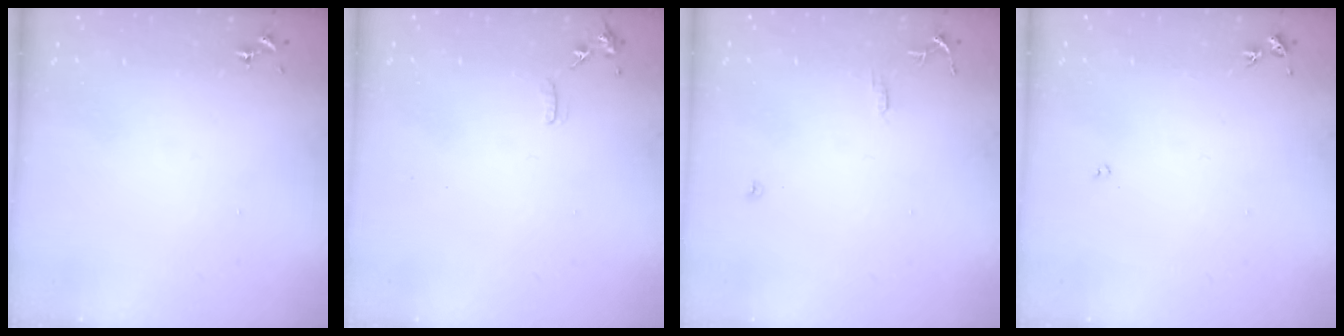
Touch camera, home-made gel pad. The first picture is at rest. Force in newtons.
{"total": 6.8, "press": 6.7, "slide": 0.9}
{"total": 7.1, "press": 7.1, "slide": 0.7}
{"total": 2.7, "press": 2.7, "slide": 0.5}